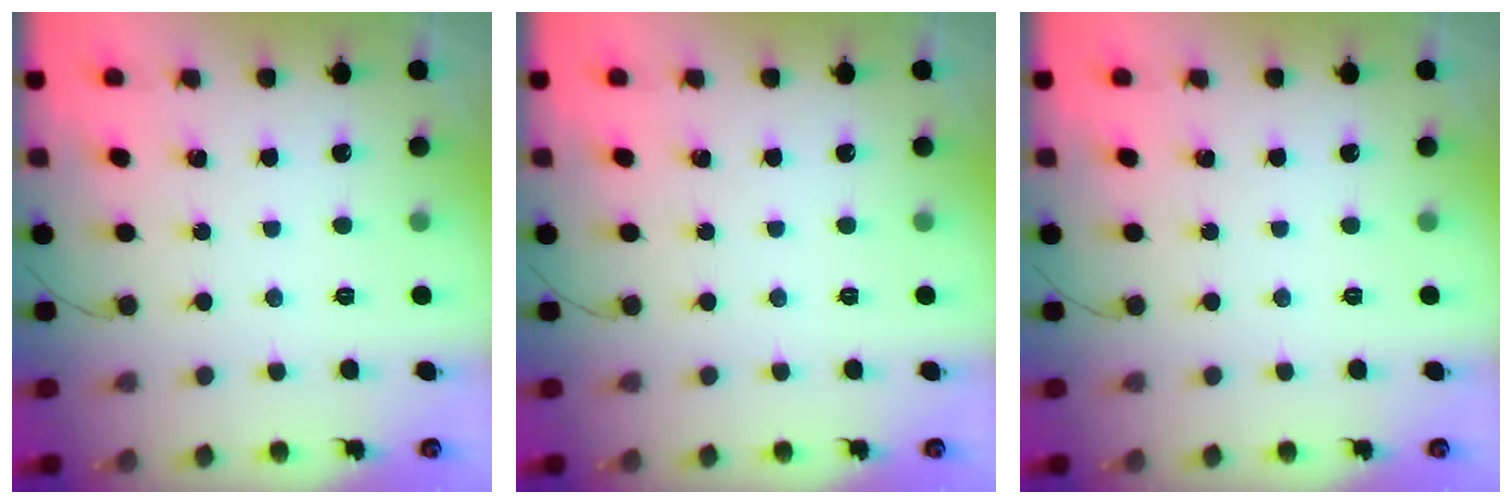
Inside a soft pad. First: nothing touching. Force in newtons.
{"total": 0.0}
{"total": 0.0}